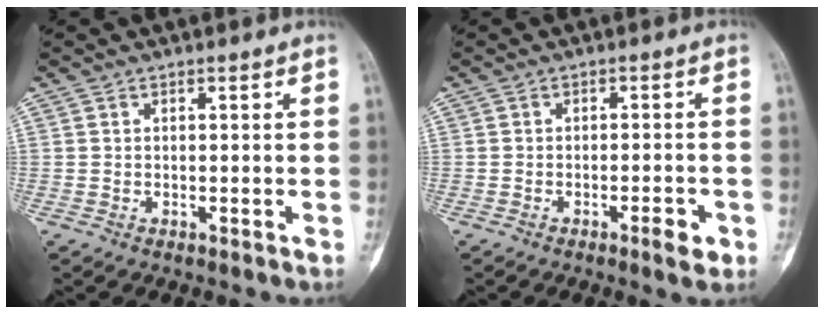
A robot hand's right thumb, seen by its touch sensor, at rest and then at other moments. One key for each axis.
{"total": 3.7, "fx": -1.9, "fy": 0.9, "fz": 3.0, "tx": -0.040, "ty": 0.010, "tz": -0.028}